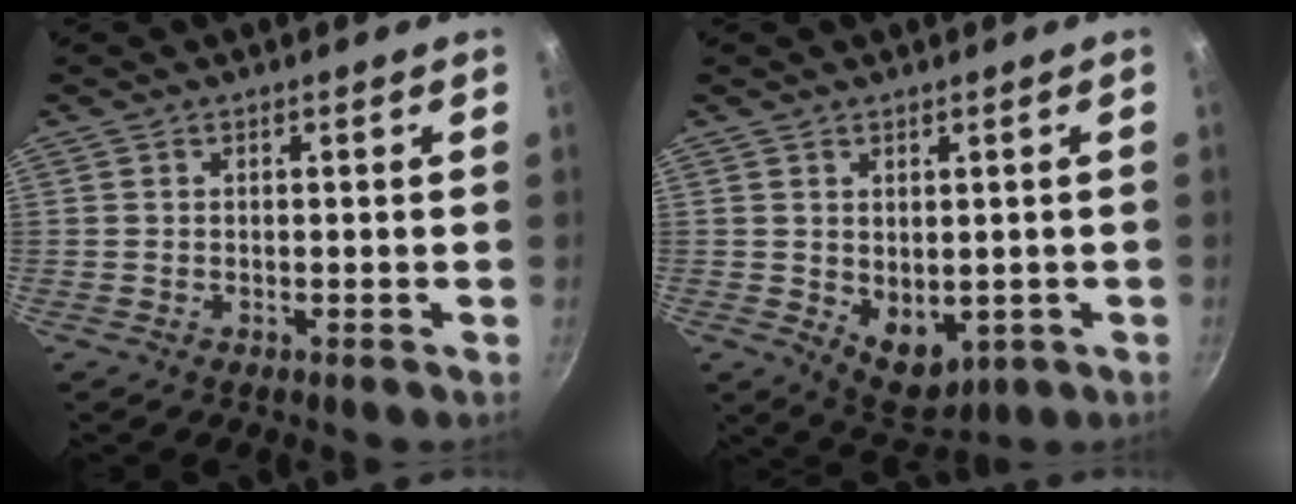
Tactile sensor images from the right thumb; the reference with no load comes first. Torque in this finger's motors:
{"motor_torque": [-0.51, 0.79, -0.26, -0.04, 0.06]}